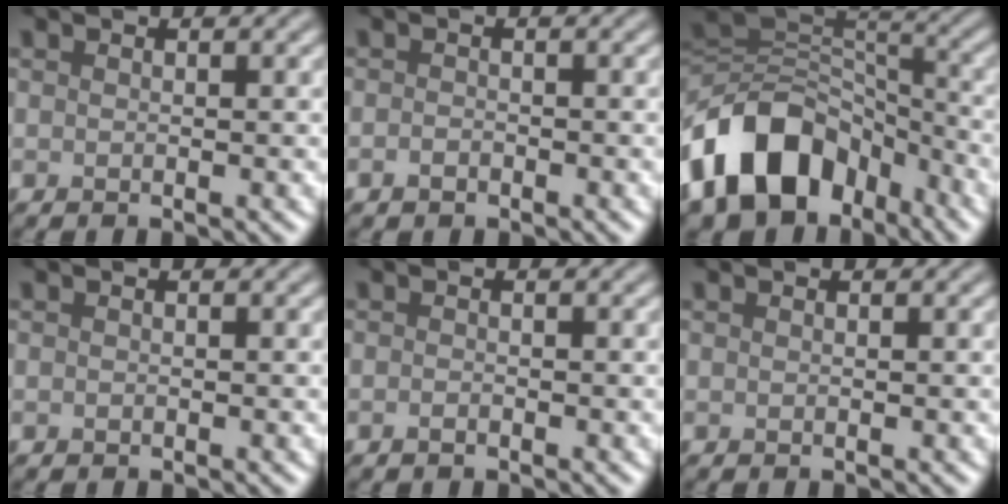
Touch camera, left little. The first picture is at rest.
{"total": 1.0, "force": [-0.6, 0.6, 0.5], "torque": [-0.009, -0.001, -0.012]}
{"total": 12.8, "force": [-6.7, 8.6, 6.7], "torque": [-0.128, 0.009, -0.131]}
{"total": 0.0}
{"total": 0.6, "force": [-0.4, 0.3, 0.4], "torque": [-0.008, -0.001, -0.007]}
{"total": 0.0}